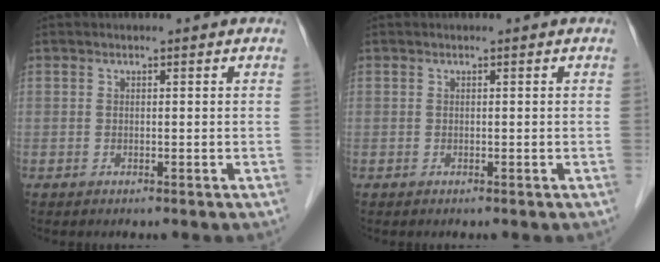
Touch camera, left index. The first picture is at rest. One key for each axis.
{"total": 0.0}